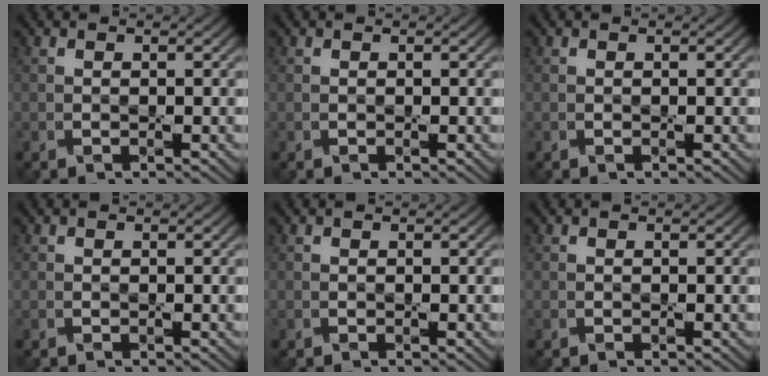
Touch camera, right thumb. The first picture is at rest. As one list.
[{"total": 0.0}, {"total": 0.0}, {"total": 0.0}, {"total": 0.0}, {"total": 0.0}]